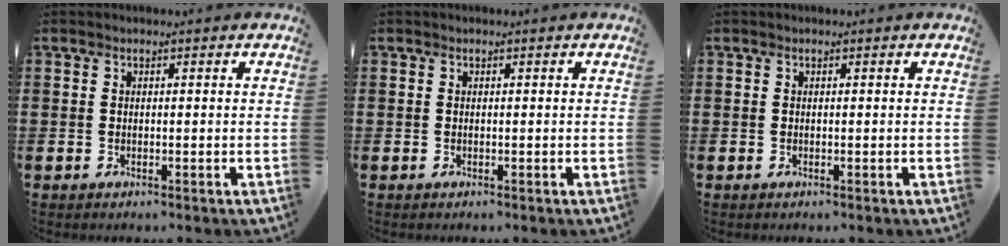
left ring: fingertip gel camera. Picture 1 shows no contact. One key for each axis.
{"total": 0.0}
{"total": 0.0}